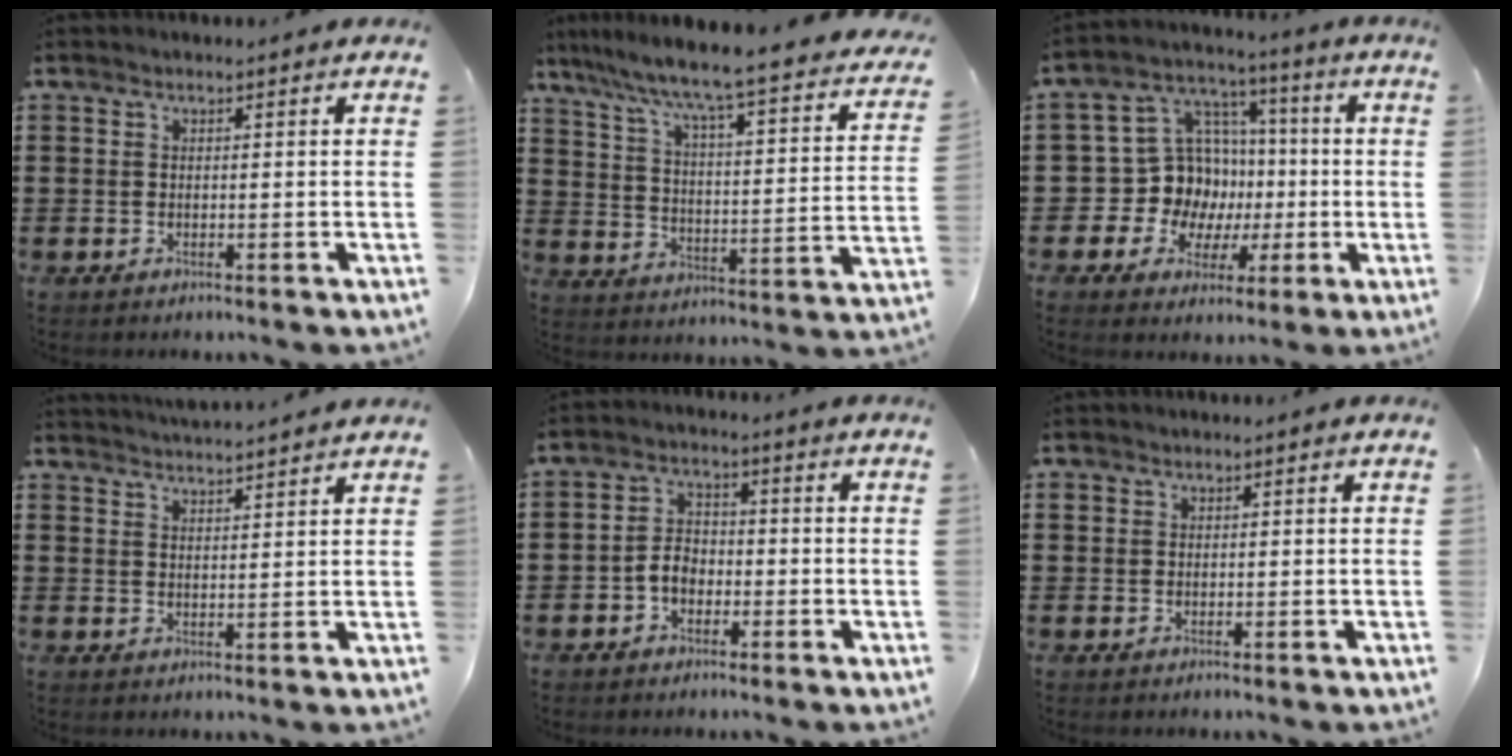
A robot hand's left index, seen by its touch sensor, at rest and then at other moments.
{"total": 5.1, "force": [4.4, -0.7, 2.6], "torque": [-0.076, -0.052, 0.058]}
{"total": 11.3, "force": [-0.1, 10.9, 3.3], "torque": [-0.111, -0.006, 0.009]}
{"total": 3.1, "force": [3.1, -0.5, 0.0], "torque": [-0.011, -0.014, 0.057]}
{"total": 3.4, "force": [-1.4, 2.4, 2.1], "torque": [-0.049, 0.005, -0.031]}
{"total": 0.9, "force": [0.4, 0.8, 0.1], "torque": [-0.005, 0.006, 0.007]}